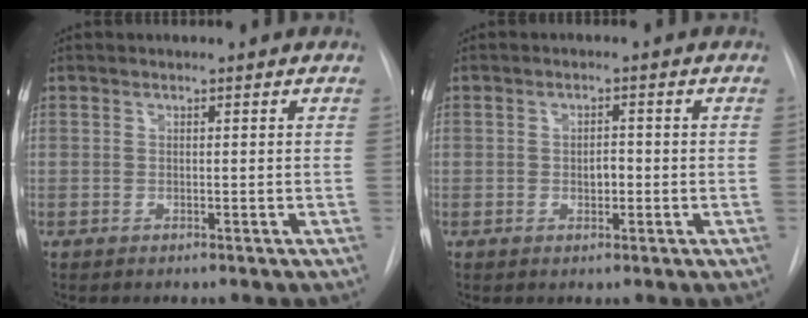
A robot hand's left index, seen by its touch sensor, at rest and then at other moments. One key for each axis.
{"total": 1.9, "fx": -0.3, "fy": 1.1, "fz": 1.6, "tx": -0.024, "ty": 0.002, "tz": -0.003}